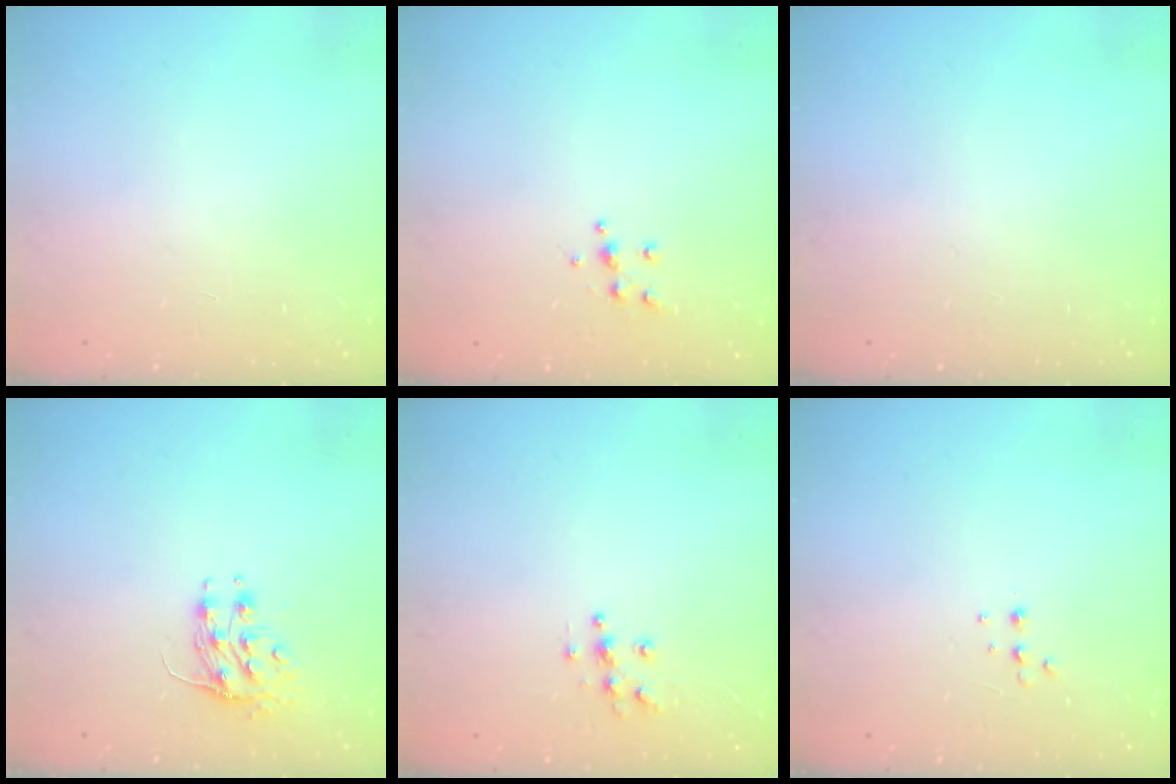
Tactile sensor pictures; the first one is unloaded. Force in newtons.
{"total": 4.5, "press": 4.5, "slide": 0.5}
{"total": 0.0}
{"total": 8.4, "press": 8.3, "slide": 1.0}
{"total": 5.7, "press": 5.7, "slide": 0.5}
{"total": 4.4, "press": 4.3, "slide": 1.0}